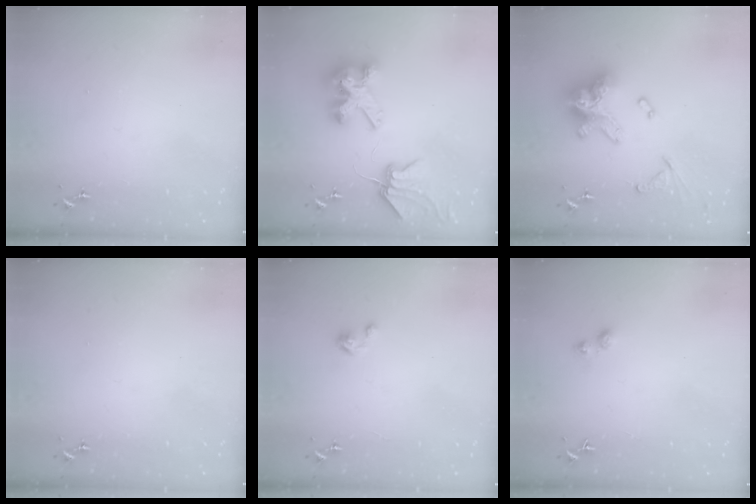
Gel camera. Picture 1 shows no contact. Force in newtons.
{"total": 9.5, "press": 9.4, "slide": 1.2}
{"total": 19.2, "press": 19.1, "slide": 1.8}
{"total": 0.0}
{"total": 3.1, "press": 3.1, "slide": 0.3}
{"total": 3.3, "press": 3.2, "slide": 0.6}